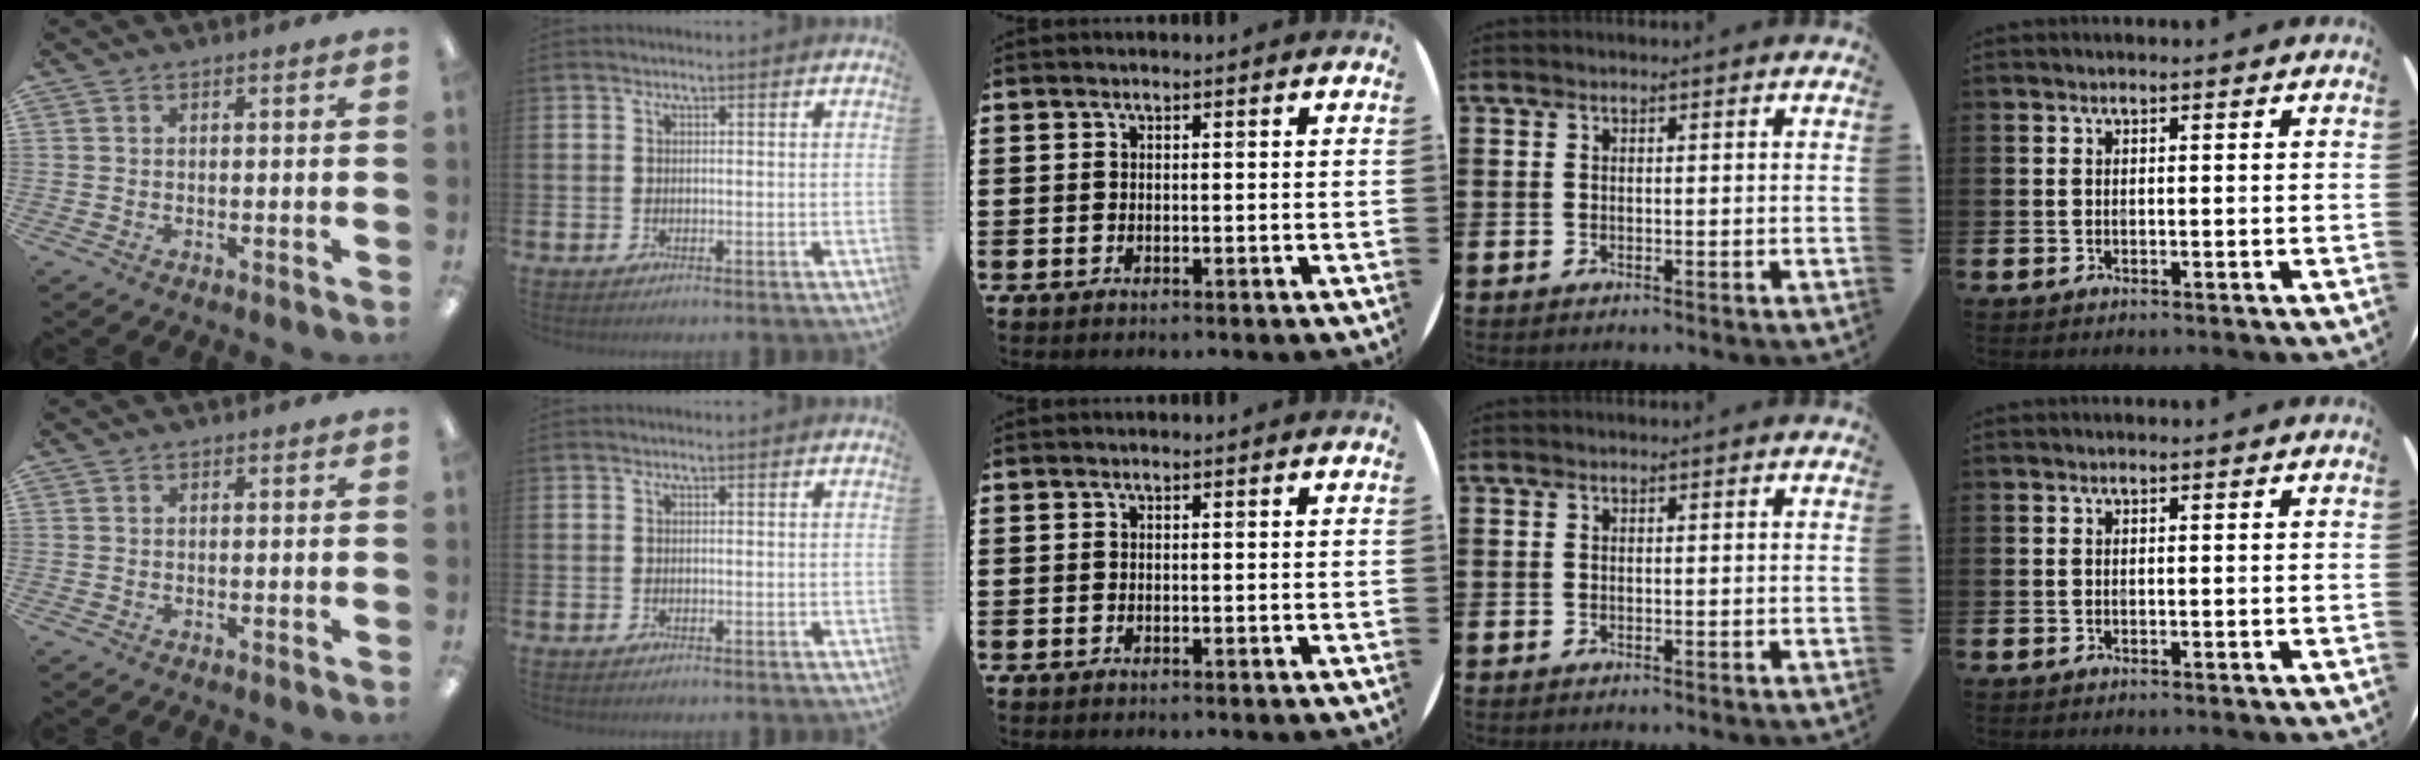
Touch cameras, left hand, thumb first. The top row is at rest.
{}